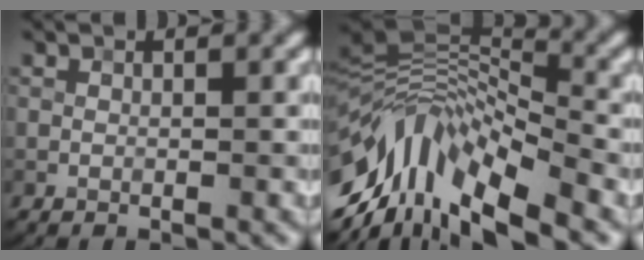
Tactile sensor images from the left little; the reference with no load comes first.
{"total": 13.4, "force": [-5.8, 5.7, 10.7], "torque": [-0.217, 0.009, -0.107]}